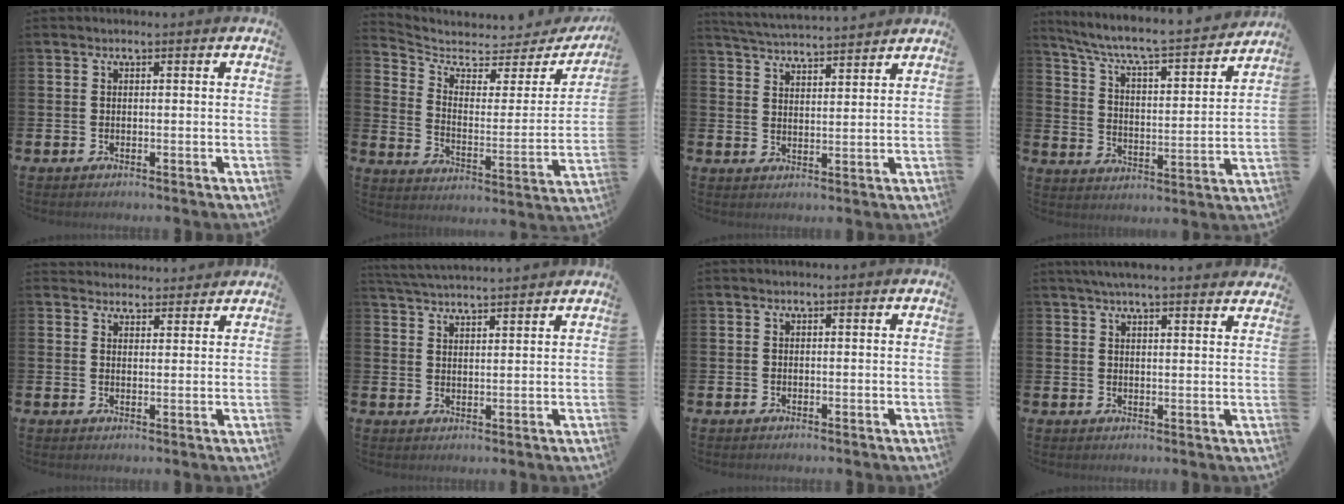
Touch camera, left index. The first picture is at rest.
{"total": 4.9, "force": [4.1, 2.2, 1.4], "torque": [-0.053, -0.039, 0.062]}
{"total": 4.6, "force": [4.6, 0.0, 0.2], "torque": [-0.021, -0.030, 0.081]}
{"total": 6.7, "force": [6.2, 0.5, 2.6], "torque": [-0.082, -0.050, 0.099]}
{"total": 3.3, "force": [3.2, 0.8, -0.3], "torque": [0.011, -0.020, 0.057]}
{"total": 4.1, "force": [4.1, -0.2, 0.2], "torque": [-0.022, -0.022, 0.076]}
{"total": 0.0}
{"total": 4.4, "force": [4.3, -0.2, 1.1], "torque": [-0.029, -0.013, 0.077]}